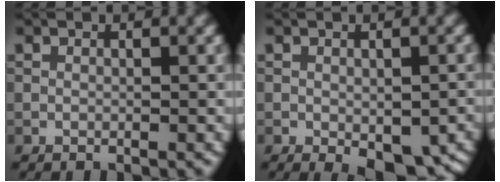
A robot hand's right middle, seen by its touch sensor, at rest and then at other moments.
{"total": 5.6, "force": [-2.5, 2.7, 4.2], "torque": [-0.056, -0.021, -0.022]}